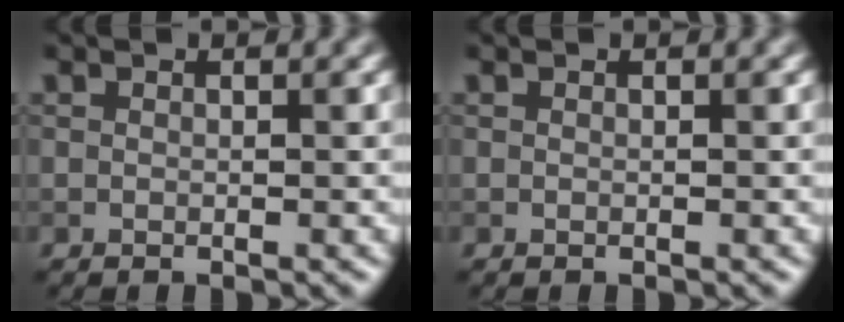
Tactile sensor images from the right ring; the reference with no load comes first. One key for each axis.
{"total": 0.0}